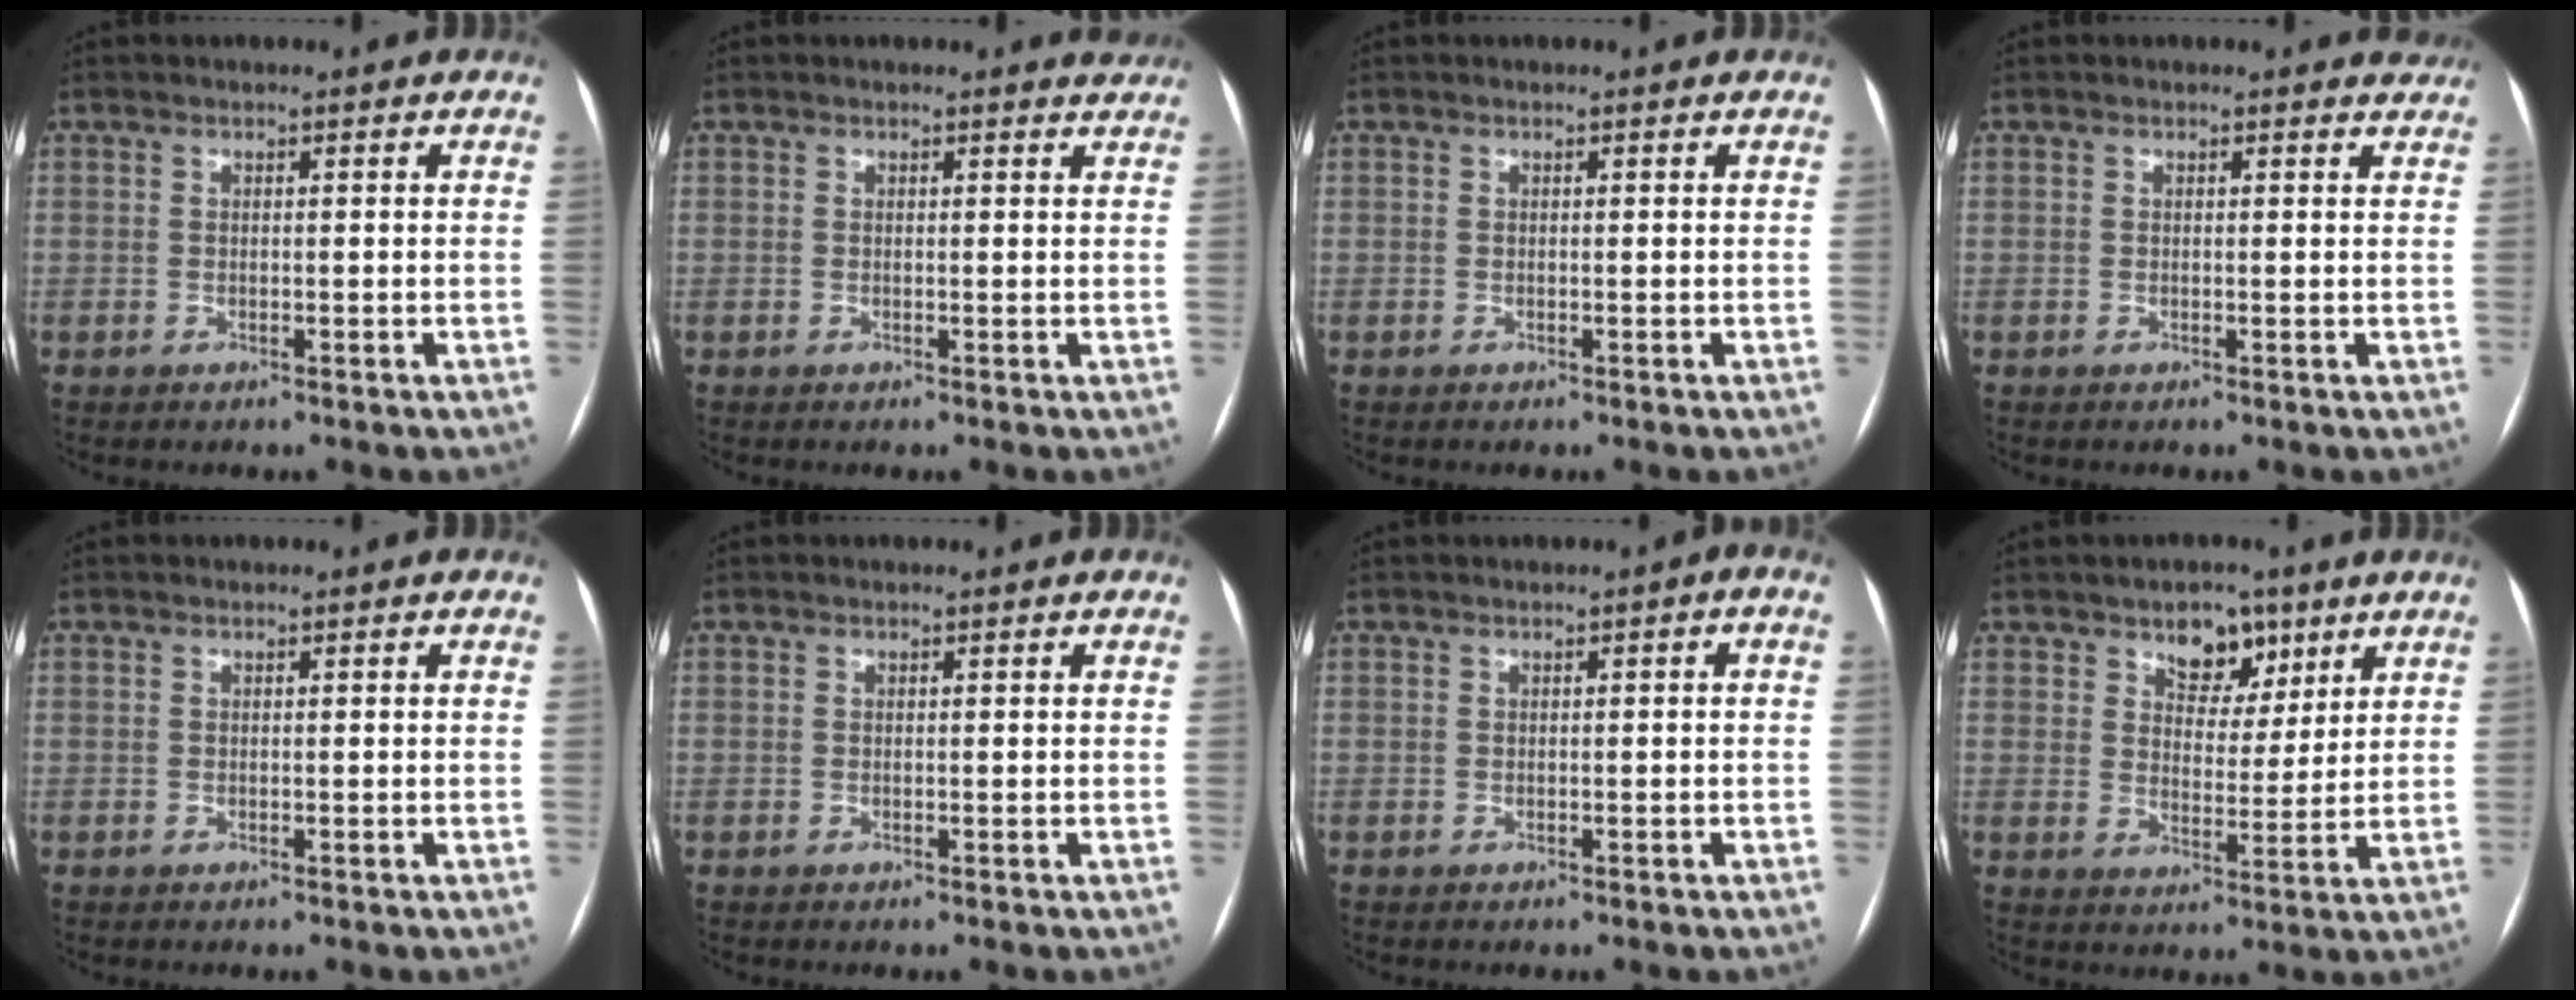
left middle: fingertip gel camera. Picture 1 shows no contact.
{"total": 2.0, "force": [2.0, 0.4, -0.1], "torque": [-0.004, -0.011, 0.002]}
{"total": 0.0}
{"total": 3.0, "force": [2.8, 1.0, 0.1], "torque": [0.005, -0.009, 0.005]}
{"total": 0.0}
{"total": 0.0}
{"total": 0.8, "force": [-0.1, 0.2, 0.8], "torque": [-0.006, 0.005, -0.003]}
{"total": 6.7, "force": [4.3, 3.9, 3.4], "torque": [-0.045, 0.009, 0.071]}